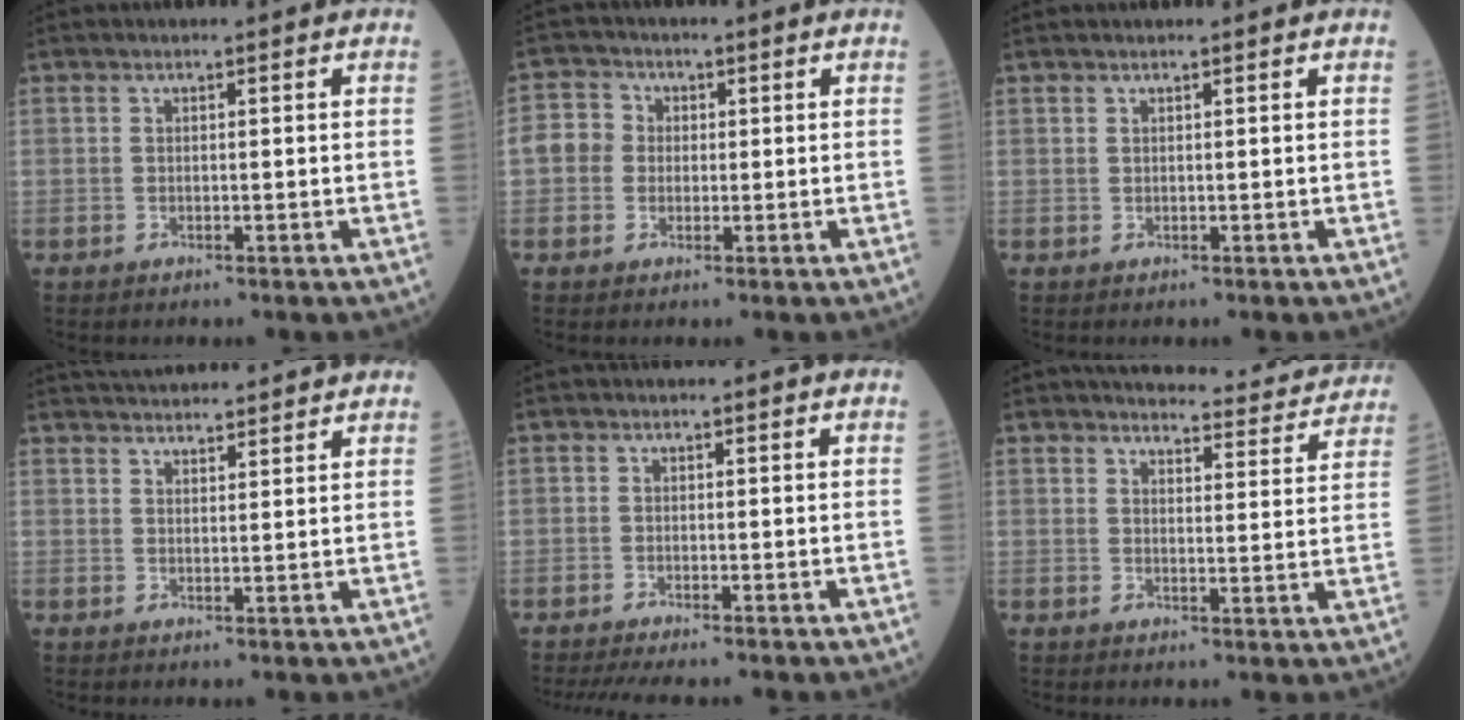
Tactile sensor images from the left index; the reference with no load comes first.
{"total": 5.3, "force": [-0.1, 5.1, 1.5], "torque": [-0.036, 0.021, -0.005]}
{"total": 0.0}
{"total": 11.1, "force": [10.5, 1.2, 3.2], "torque": [-0.048, 0.026, 0.147]}
{"total": 3.3, "force": [-2.8, -0.2, 1.7], "torque": [-0.027, -0.009, -0.050]}
{"total": 13.3, "force": [12.9, 2.5, 2.5], "torque": [-0.004, -0.030, 0.131]}